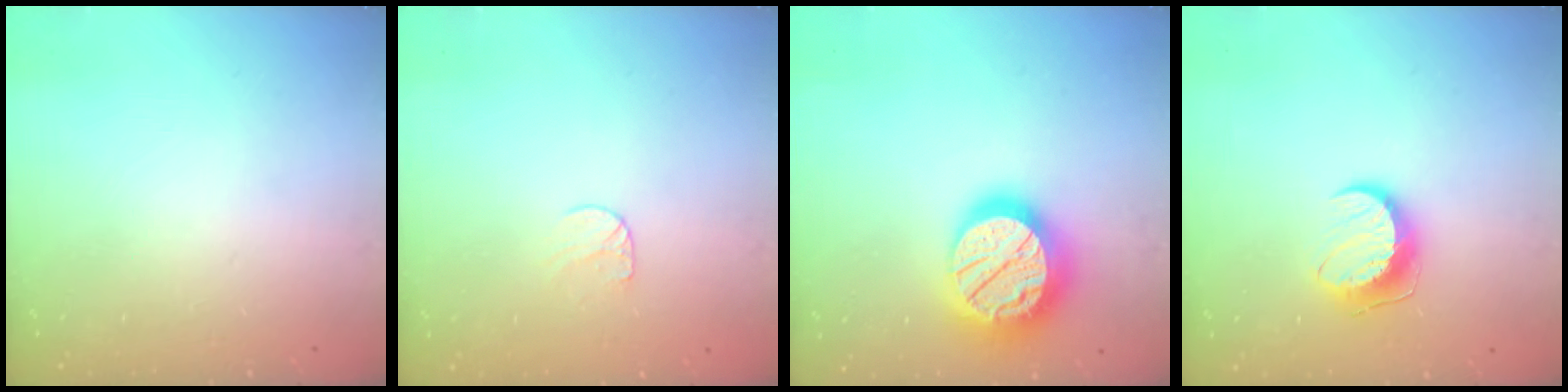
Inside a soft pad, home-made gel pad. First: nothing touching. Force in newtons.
{"total": 5.1, "press": 5.1, "slide": 0.5}
{"total": 23.9, "press": 23.8, "slide": 1.9}
{"total": 10.5, "press": 10.5, "slide": 0.4}